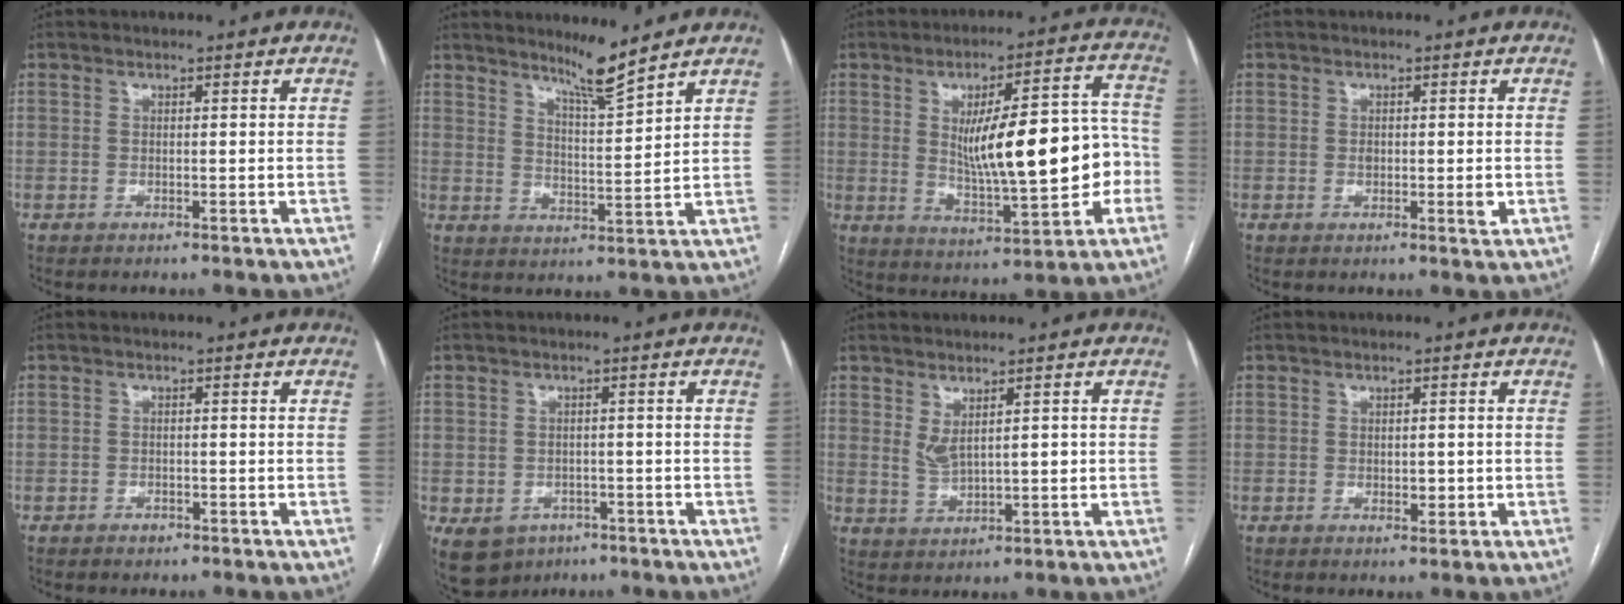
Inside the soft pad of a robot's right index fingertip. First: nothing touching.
{"total": 6.0, "force": [5.2, -1.1, 2.8], "torque": [-0.052, -0.025, 0.094]}
{"total": 16.6, "force": [-0.7, 4.2, 16.1], "torque": [-0.239, 0.022, 0.002]}
{"total": 2.7, "force": [-0.3, 1.1, 2.5], "torque": [-0.040, -0.004, -0.002]}
{"total": 1.3, "force": [-0.8, 0.8, 0.5], "torque": [-0.005, 0.002, -0.008]}
{"total": 8.3, "force": [-3.9, 6.9, 2.5], "torque": [-0.060, 0.005, -0.045]}
{"total": 3.8, "force": [1.2, 1.4, 3.3], "torque": [-0.065, -0.005, 0.030]}
{"total": 2.0, "force": [-0.2, 1.2, 1.6], "torque": [-0.022, -0.002, 0.001]}